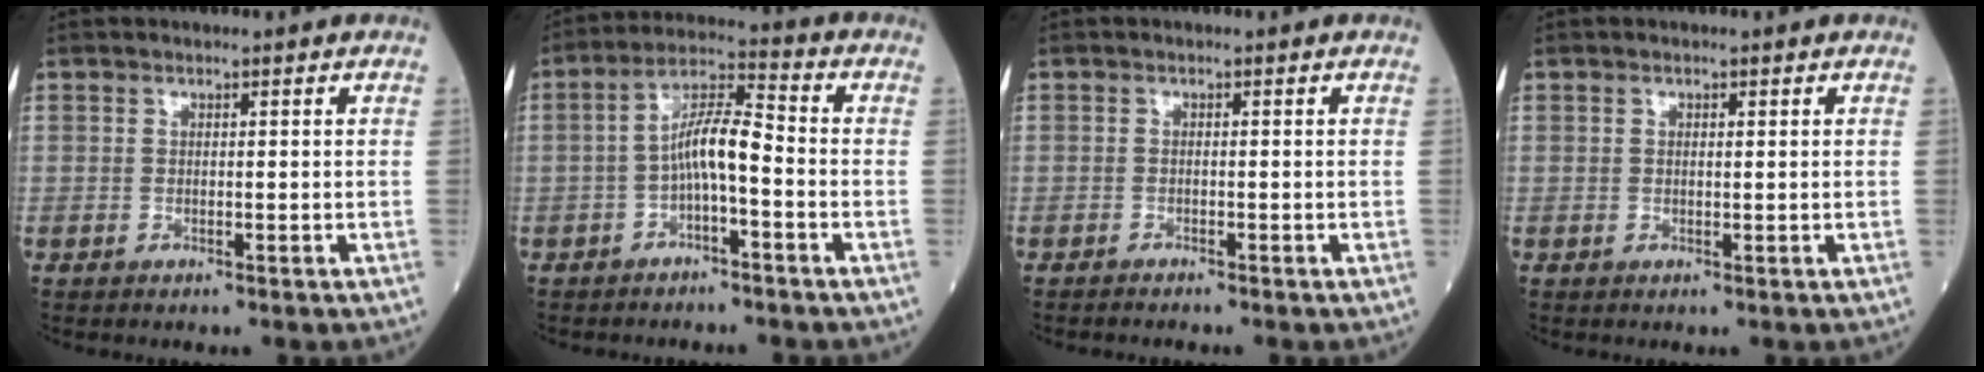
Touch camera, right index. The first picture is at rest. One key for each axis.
{"total": 7.0, "fx": -1.8, "fy": 1.4, "fz": 6.6, "tx": -0.127, "ty": 0.023, "tz": -0.035}
{"total": 0.9, "fx": -0.9, "fy": 0.0, "fz": 0.1, "tx": -0.005, "ty": -0.002, "tz": -0.015}
{"total": 0.6, "fx": 0.2, "fy": 0.2, "fz": 0.5, "tx": -0.012, "ty": 0.000, "tz": 0.003}